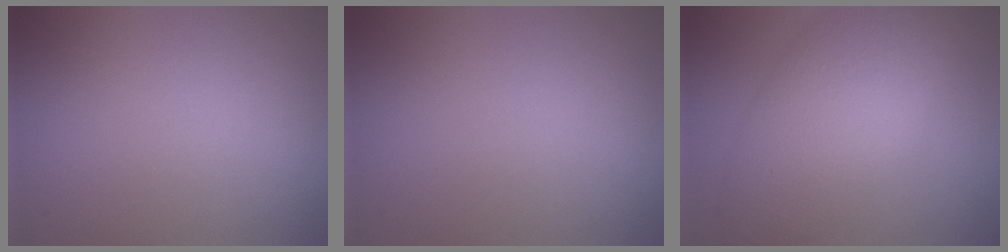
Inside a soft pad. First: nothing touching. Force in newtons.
{"total": 0.0}
{"total": 8.1, "press": 8.1, "slide": 0.2}